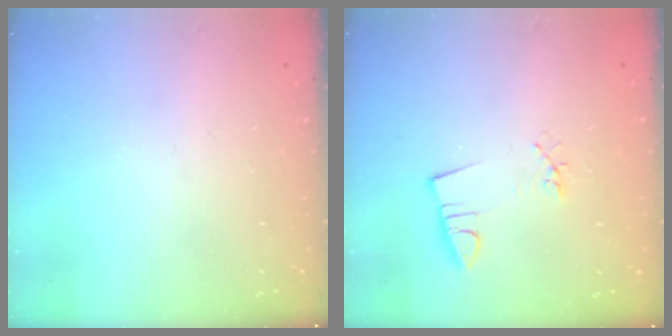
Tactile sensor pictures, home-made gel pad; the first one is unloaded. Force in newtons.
{"total": 2.6, "press": 0.8, "slide": 2.4}